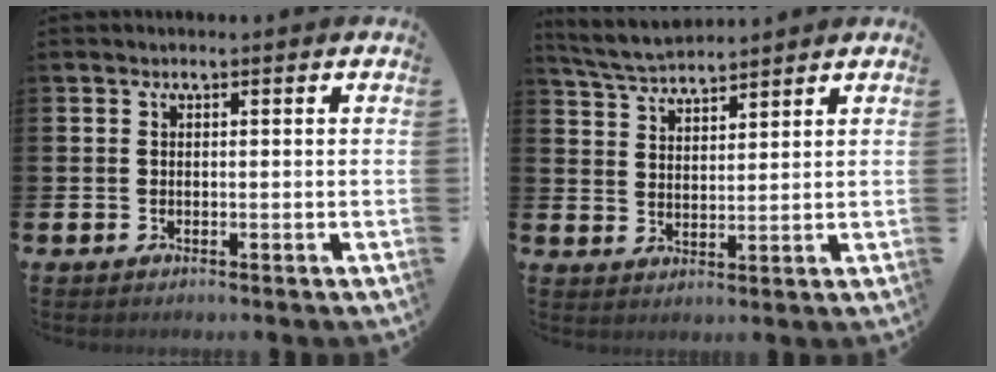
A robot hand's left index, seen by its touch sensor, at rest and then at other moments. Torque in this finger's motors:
{"motor_torque": [-0.30, -0.49, 0.29, 0.10]}